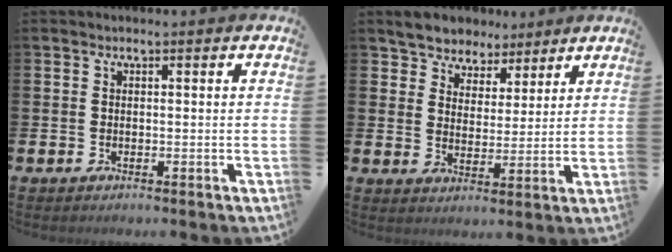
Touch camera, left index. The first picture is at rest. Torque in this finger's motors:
{"motor_torque": [1.14, -1.00, 0.13, 0.01]}